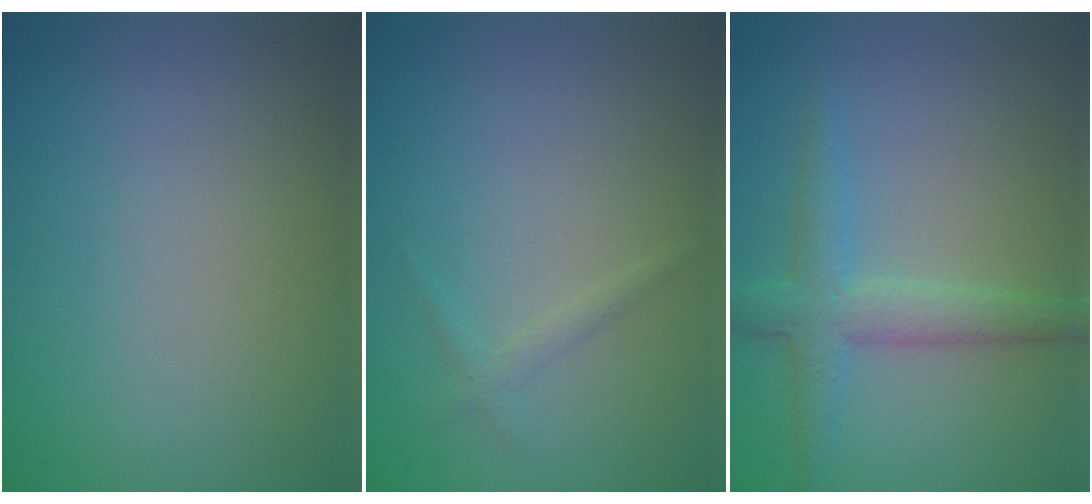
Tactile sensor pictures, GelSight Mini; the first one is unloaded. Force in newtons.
{"total": 0.9, "press": 0.9, "slide": 0.1}
{"total": 3.5, "press": 3.5, "slide": 0.1}